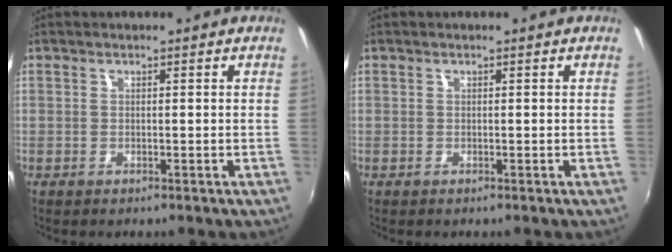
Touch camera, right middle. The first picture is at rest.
{"total": 0.0}